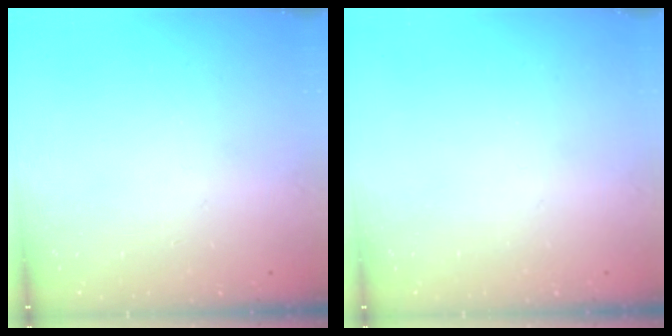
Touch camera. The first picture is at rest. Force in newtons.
{"total": 0.0}